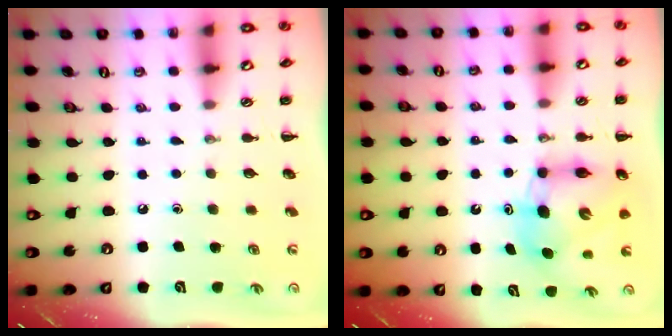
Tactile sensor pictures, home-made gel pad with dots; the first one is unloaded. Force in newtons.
{"total": 8.3, "press": 7.9, "slide": 2.5}